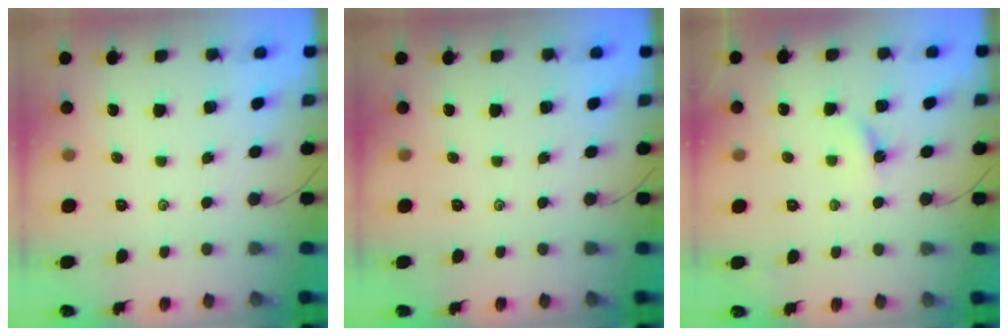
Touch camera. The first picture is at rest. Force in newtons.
{"total": 0.0}
{"total": 2.6, "press": 2.6, "slide": 0.4}